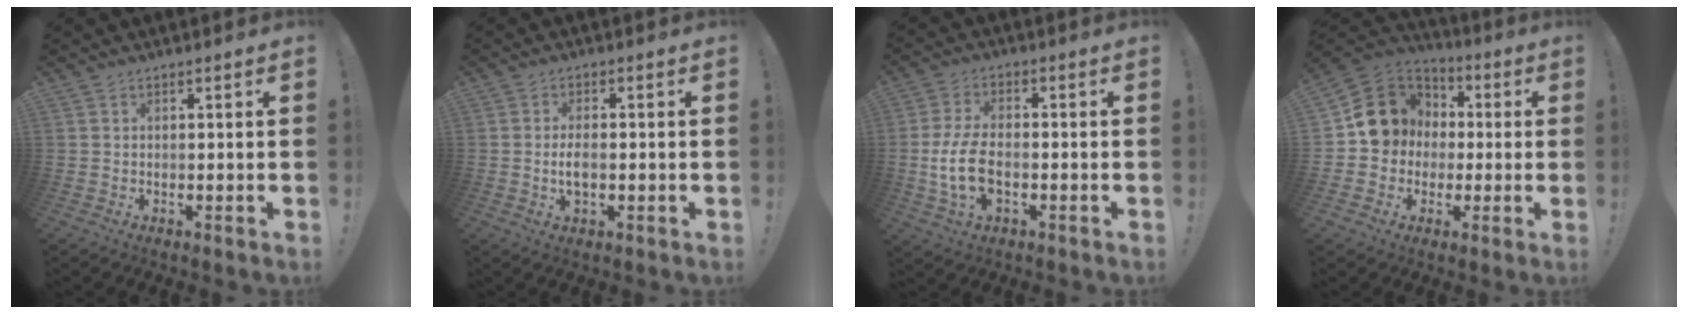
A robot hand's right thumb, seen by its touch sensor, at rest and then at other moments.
{"total": 4.2, "force": [-0.6, 2.0, 3.6], "torque": [-0.062, 0.003, -0.013]}
{"total": 11.1, "force": [-2.2, 5.8, 9.2], "torque": [-0.177, -0.006, -0.038]}
{"total": 13.4, "force": [0.9, 12.2, 5.3], "torque": [-0.072, 0.010, 0.029]}